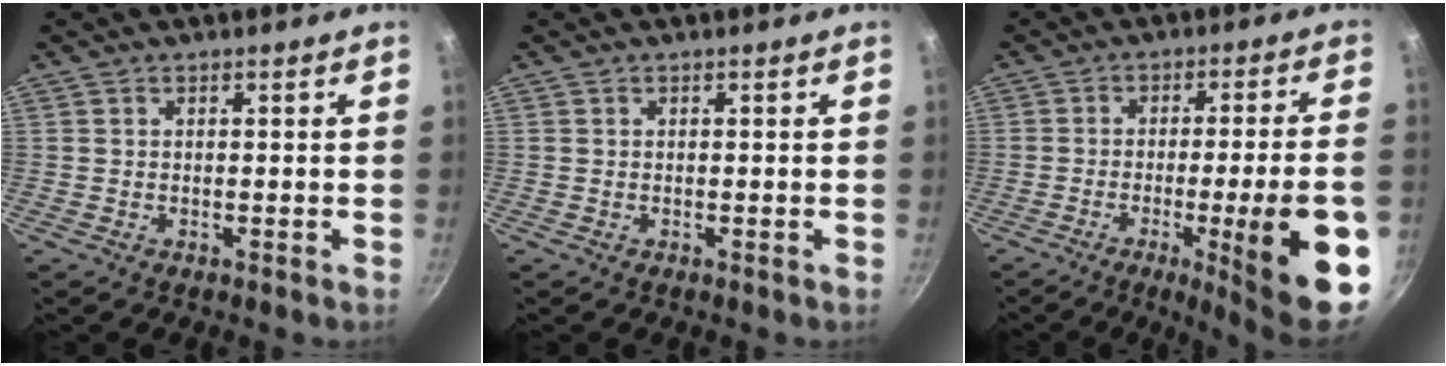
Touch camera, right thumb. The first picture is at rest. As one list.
[{"total": 0.0}, {"total": 18.6, "force": [-6.1, 2.6, 17.3], "torque": [-0.227, 0.020, -0.075]}]